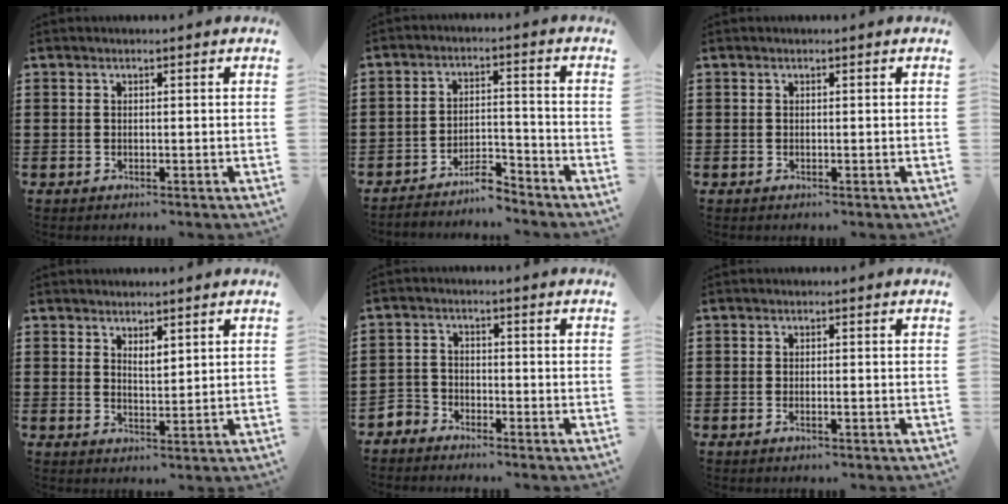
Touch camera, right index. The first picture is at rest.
{"total": 4.8, "force": [-4.6, 0.7, 1.2], "torque": [-0.023, 0.009, -0.091]}
{"total": 0.0}
{"total": 2.0, "force": [1.8, 0.5, 0.7], "torque": [-0.017, 0.003, 0.033]}
{"total": 2.8, "force": [-2.5, 1.1, -0.1], "torque": [-0.015, 0.001, -0.058]}
{"total": 0.8, "force": [-0.4, 0.1, 0.8], "torque": [-0.015, -0.005, -0.006]}